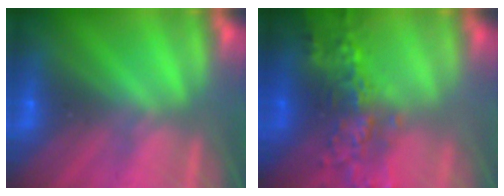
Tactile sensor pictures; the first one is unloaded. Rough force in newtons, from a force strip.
{"total": 6.5}